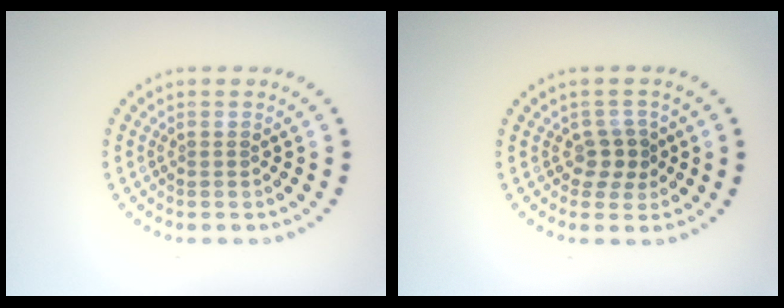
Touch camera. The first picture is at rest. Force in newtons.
{"total": 2.0, "press": 1.8, "slide": 0.9}